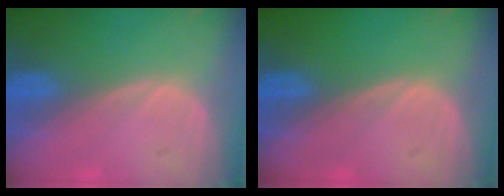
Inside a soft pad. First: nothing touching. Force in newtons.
{"total": 0.0}